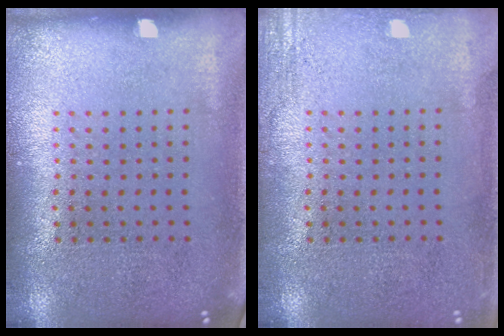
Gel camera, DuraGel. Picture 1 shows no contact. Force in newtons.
{"total": 1.8, "press": 1.8, "slide": 0.2}